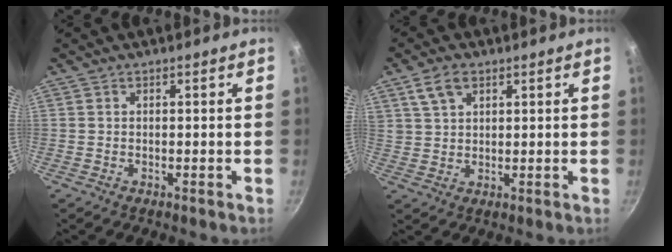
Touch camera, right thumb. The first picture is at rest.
{"total": 5.6, "force": [3.0, 3.4, 3.3], "torque": [-0.051, -0.001, 0.058]}